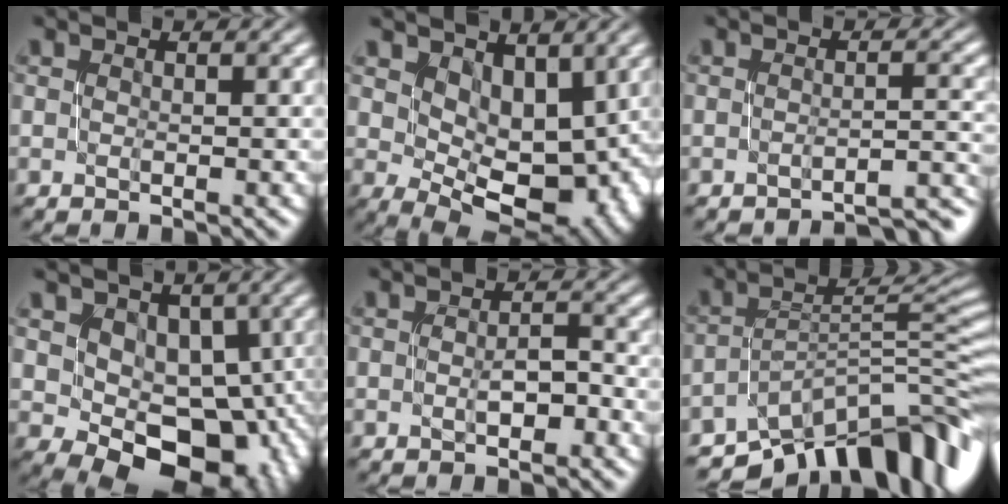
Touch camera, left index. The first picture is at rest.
{"total": 8.7, "force": [1.5, 5.7, 6.4], "torque": [-0.090, -0.024, 0.049]}
{"total": 4.4, "force": [-3.8, 0.8, 2.0], "torque": [-0.010, 0.013, -0.047]}
{"total": 9.4, "force": [-0.5, 6.8, 6.4], "torque": [-0.075, -0.017, 0.000]}
{"total": 1.8, "force": [-0.7, 0.7, 1.4], "torque": [-0.026, 0.005, -0.012]}
{"total": 10.7, "force": [-8.6, 3.1, 5.6], "torque": [-0.065, 0.023, -0.151]}